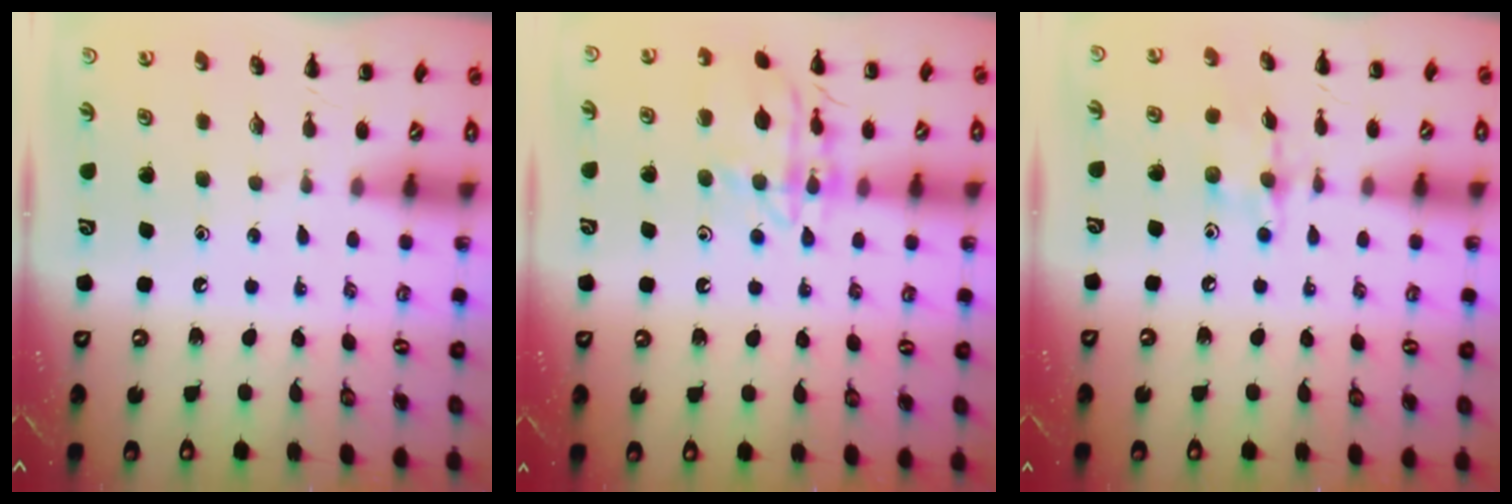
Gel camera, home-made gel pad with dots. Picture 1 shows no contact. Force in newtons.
{"total": 13.9, "press": 13.9, "slide": 0.9}
{"total": 8.7, "press": 8.7, "slide": 0.5}